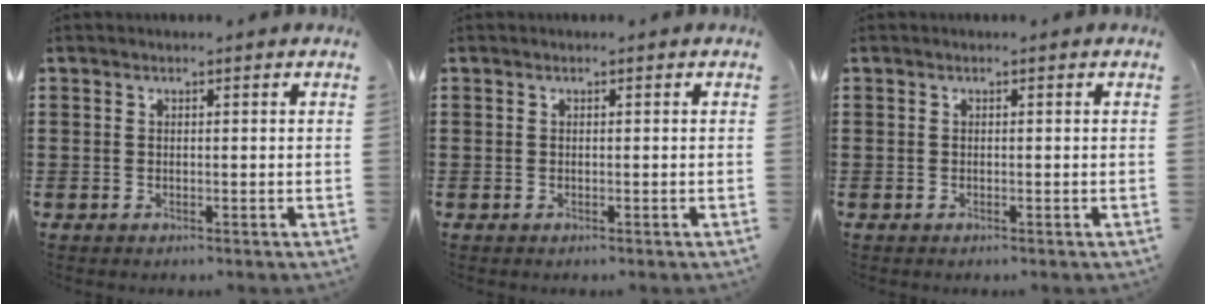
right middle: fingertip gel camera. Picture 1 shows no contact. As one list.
[{"total": 0.0}, {"total": 0.0}]